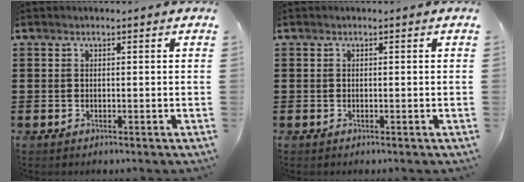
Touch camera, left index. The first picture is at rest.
{"total": 0.0}